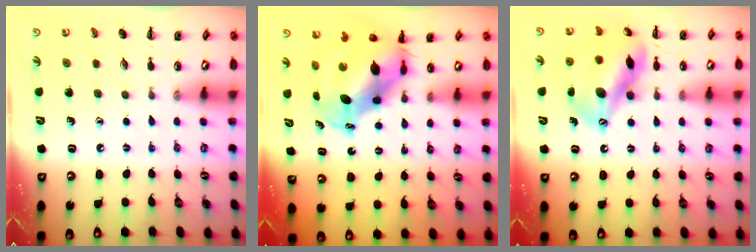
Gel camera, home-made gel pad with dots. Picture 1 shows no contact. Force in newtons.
{"total": 8.9, "press": 8.7, "slide": 1.9}
{"total": 15.5, "press": 15.0, "slide": 3.9}